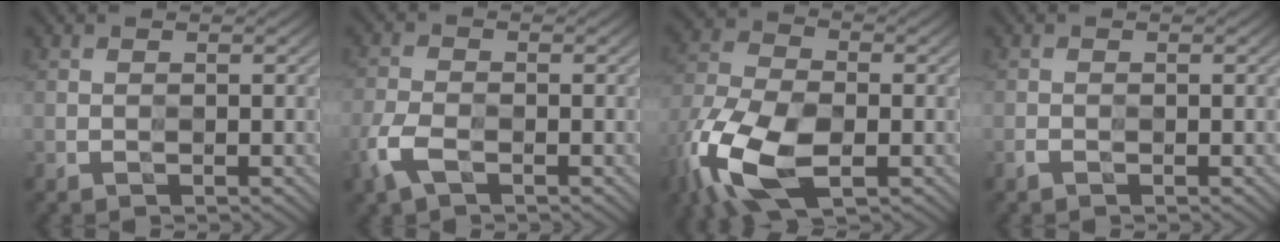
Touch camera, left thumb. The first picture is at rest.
{"total": 4.0, "force": [-2.3, 2.2, 2.4], "torque": [-0.063, -0.008, -0.052]}
{"total": 12.9, "force": [-5.7, 7.1, 9.1], "torque": [-0.232, -0.025, -0.116]}
{"total": 0.7, "force": [-0.6, 0.3, 0.1], "torque": [-0.003, -0.002, -0.013]}